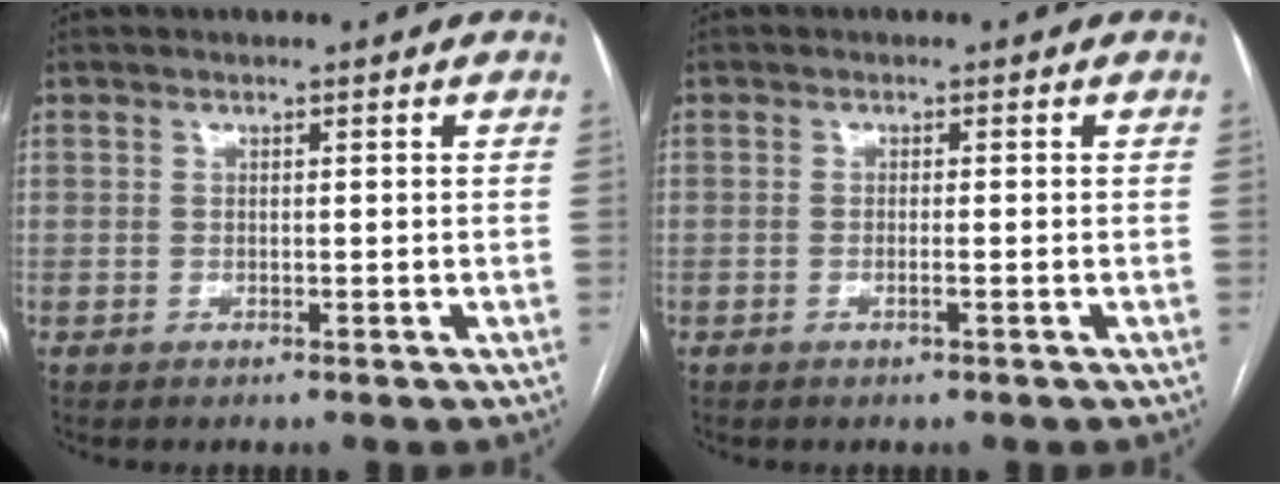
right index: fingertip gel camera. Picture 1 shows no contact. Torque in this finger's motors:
{"motor_torque": [-0.49, 0.20, -0.04, 0.00]}